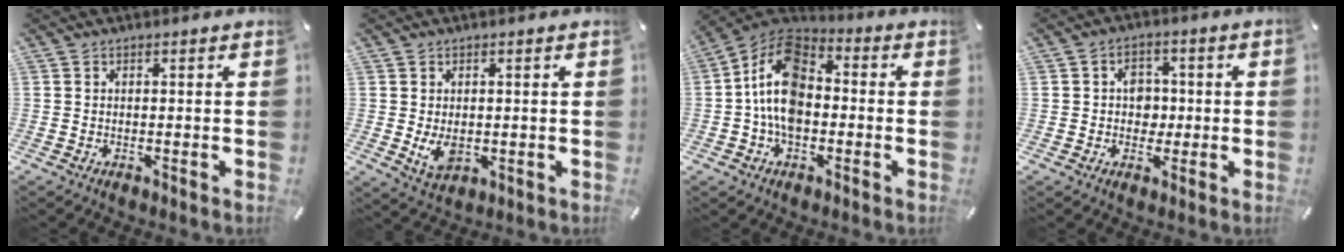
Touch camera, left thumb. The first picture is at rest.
{"total": 4.8, "force": [-0.2, 3.5, 3.3], "torque": [-0.070, -0.005, -0.003]}
{"total": 13.8, "force": [-1.7, 9.4, 9.9], "torque": [-0.211, 0.009, -0.036]}
{"total": 5.5, "force": [-0.1, 4.8, 2.7], "torque": [-0.034, 0.003, -0.005]}